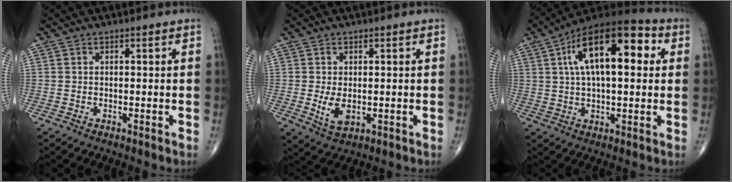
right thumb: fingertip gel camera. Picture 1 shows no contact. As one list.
[{"total": 4.4, "force": [-0.4, 2.5, 3.6], "torque": [-0.066, -0.012, 0.002]}, {"total": 19.3, "force": [5.0, 8.7, 16.5], "torque": [-0.251, 0.023, 0.070]}]